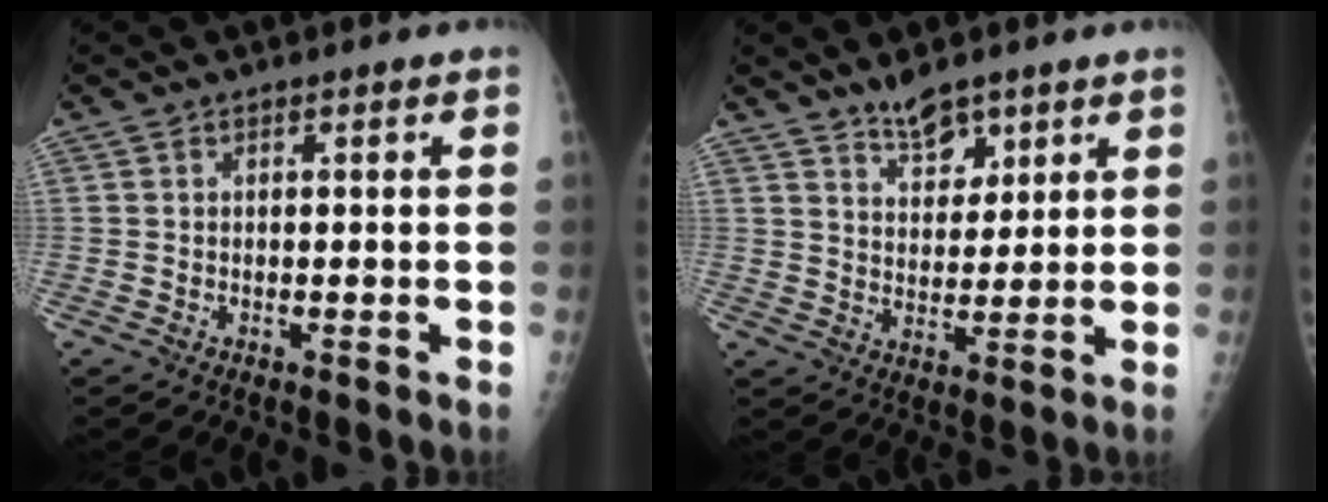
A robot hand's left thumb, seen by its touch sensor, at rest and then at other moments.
{"total": 6.3, "force": [4.9, 2.9, 2.8], "torque": [-0.022, -0.038, 0.087]}